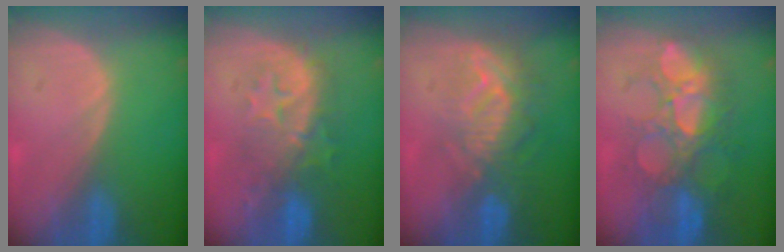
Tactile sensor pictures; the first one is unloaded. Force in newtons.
{"total": 8.6, "press": 8.3, "slide": 2.3}
{"total": 9.5, "press": 8.3, "slide": 4.7}
{"total": 9.9, "press": 9.4, "slide": 2.9}